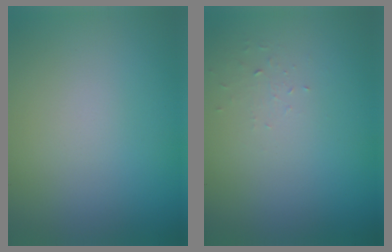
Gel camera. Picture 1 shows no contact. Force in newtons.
{"total": 0.6, "press": 0.3, "slide": 0.6}